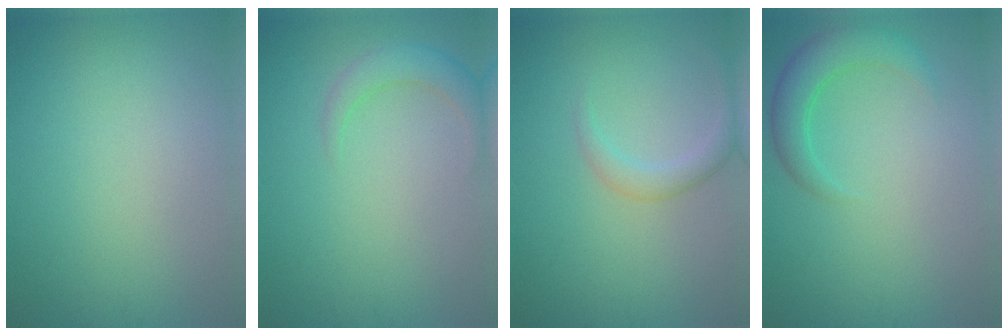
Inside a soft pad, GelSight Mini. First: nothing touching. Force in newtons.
{"total": 2.4, "press": 2.4, "slide": 0.3}
{"total": 2.0, "press": 2.0, "slide": 0.0}
{"total": 3.4, "press": 3.3, "slide": 0.3}